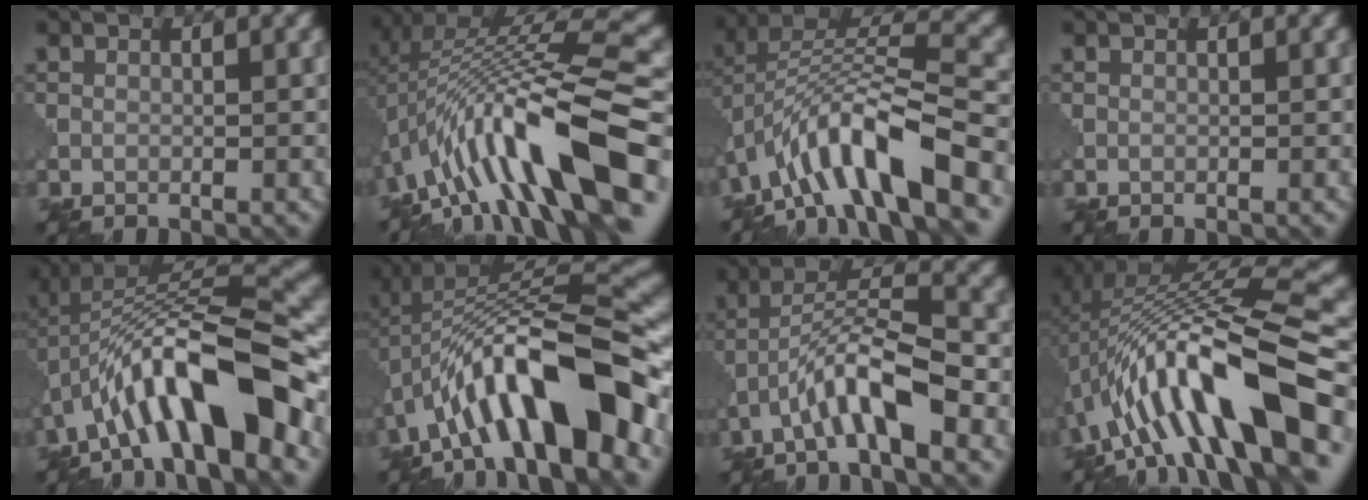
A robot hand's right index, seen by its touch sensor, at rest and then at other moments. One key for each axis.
{"total": 14.2, "fx": -4.0, "fy": 4.0, "fz": 13.1, "tx": -0.207, "ty": 0.028, "tz": -0.063}
{"total": 11.2, "fx": -6.2, "fy": 3.0, "fz": 8.7, "tx": -0.144, "ty": 0.017, "tz": -0.117}
{"total": 0.0}
{"total": 12.2, "fx": -5.4, "fy": 2.9, "fz": 10.5, "tx": -0.172, "ty": 0.027, "tz": -0.090}
{"total": 13.5, "fx": -5.6, "fy": 3.4, "fz": 11.8, "tx": -0.183, "ty": 0.027, "tz": -0.089}
{"total": 6.7, "fx": -3.5, "fy": 1.4, "fz": 5.6, "tx": -0.101, "ty": 0.022, "tz": -0.067}
{"total": 14.2, "fx": -4.5, "fy": 3.8, "fz": 13.0, "tx": -0.205, "ty": 0.026, "tz": -0.069}